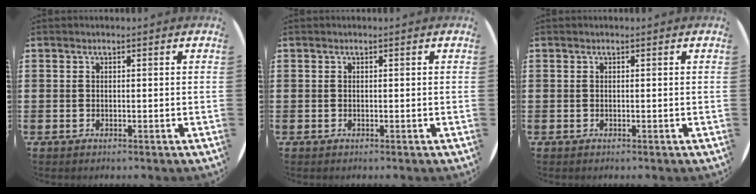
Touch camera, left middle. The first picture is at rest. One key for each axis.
{"total": 0.0}
{"total": 0.0}